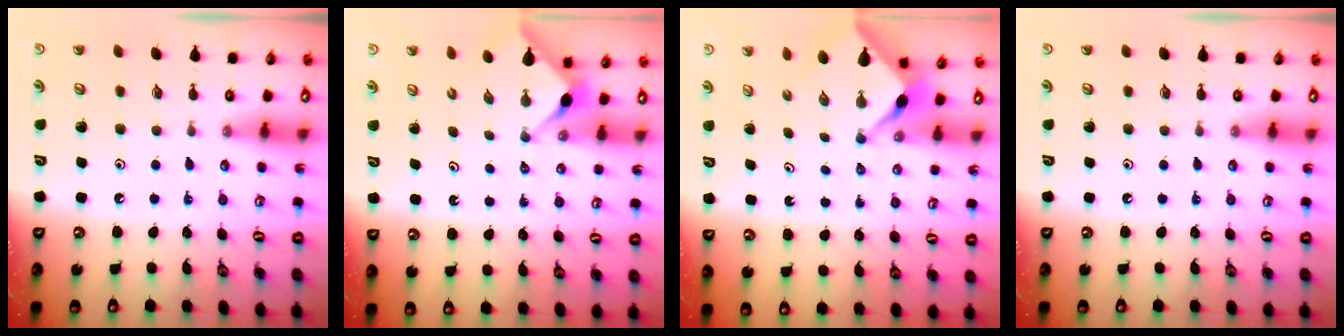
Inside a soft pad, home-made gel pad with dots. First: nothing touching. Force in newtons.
{"total": 3.1, "press": 3.0, "slide": 0.4}
{"total": 2.3, "press": 2.3, "slide": 0.3}
{"total": 0.0}